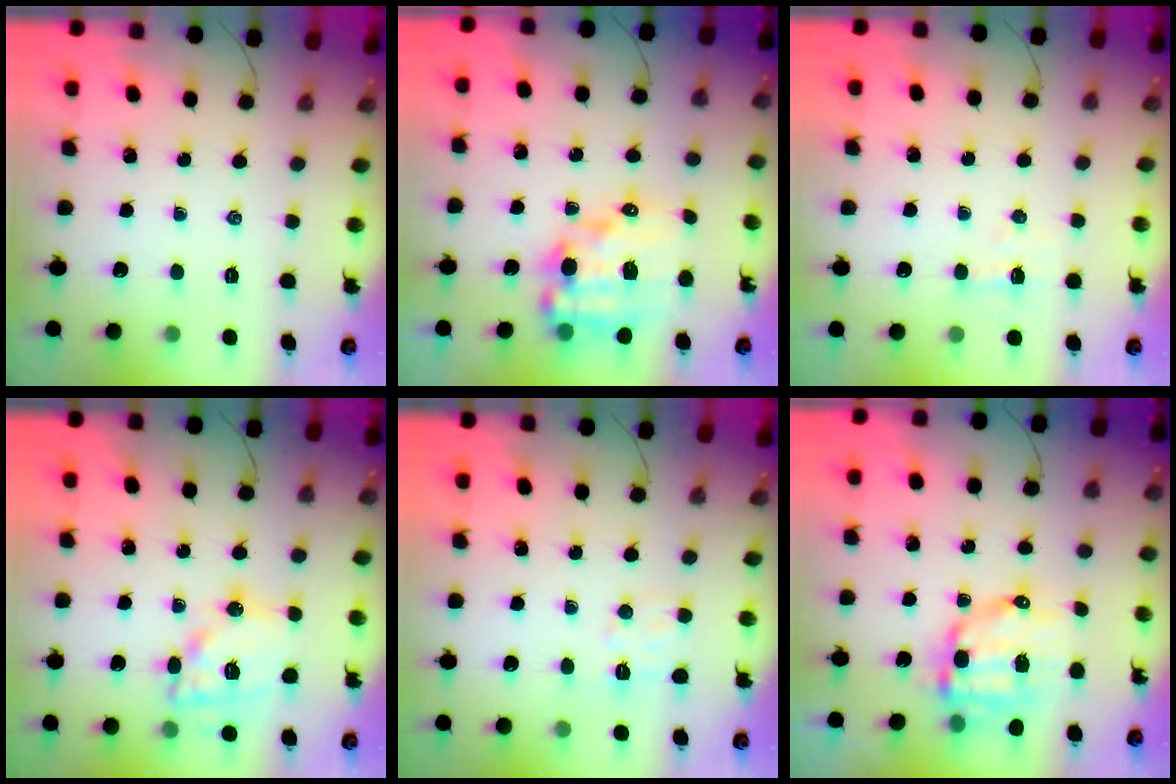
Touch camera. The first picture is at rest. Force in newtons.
{"total": 14.5, "press": 14.1, "slide": 3.5}
{"total": 3.3, "press": 3.2, "slide": 0.9}
{"total": 14.7, "press": 14.6, "slide": 1.8}
{"total": 7.0, "press": 6.9, "slide": 1.4}
{"total": 10.5, "press": 10.3, "slide": 2.2}